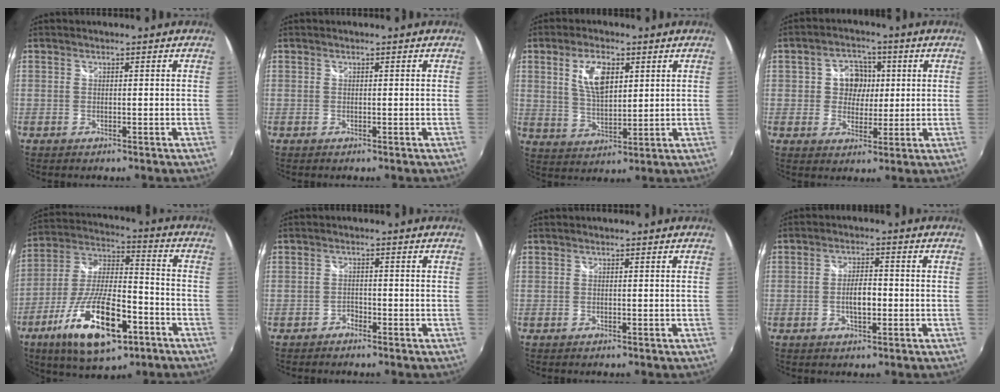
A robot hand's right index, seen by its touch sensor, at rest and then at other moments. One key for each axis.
{"total": 0.0}
{"total": 8.3, "fx": 3.1, "fy": 3.8, "fz": 6.6, "tx": -0.125, "ty": 0.006, "tz": 0.062}
{"total": 6.8, "fx": 1.0, "fy": 6.0, "fz": 3.2, "tx": -0.054, "ty": 0.017, "tz": 0.016}
{"total": 20.1, "fx": -9.8, "fy": 7.1, "fz": 16.0, "tx": -0.312, "ty": -0.027, "tz": -0.167}
{"total": 1.5, "fx": -1.3, "fy": 0.8, "fz": 0.2, "tx": -0.004, "ty": 0.000, "tz": -0.024}
{"total": 0.0}
{"total": 4.4, "fx": -1.0, "fy": 1.8, "fz": 3.9, "tx": -0.073, "ty": 0.002, "tz": -0.016}